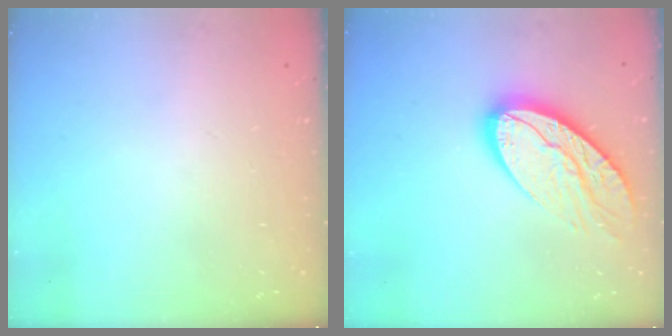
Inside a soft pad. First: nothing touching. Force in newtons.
{"total": 14.9, "press": 14.9, "slide": 1.1}